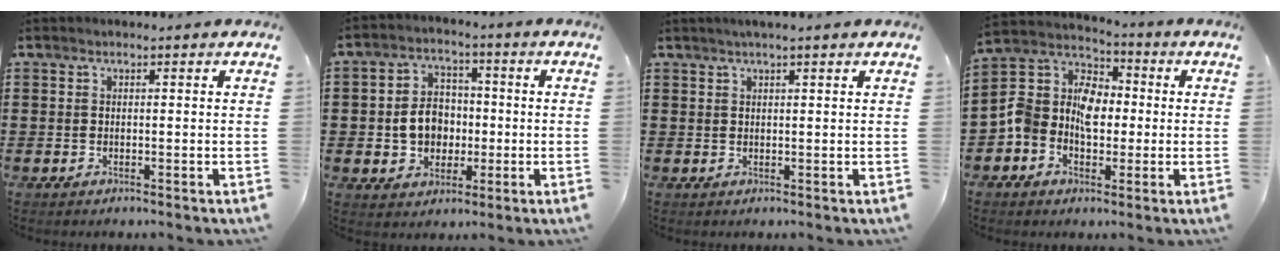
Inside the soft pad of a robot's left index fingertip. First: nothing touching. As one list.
[{"total": 6.9, "force": [-0.6, 5.8, 3.6], "torque": [-0.072, 0.009, -0.015]}, {"total": 1.5, "force": [1.1, -0.1, 1.0], "torque": [-0.019, 0.002, 0.020]}, {"total": 8.4, "force": [-1.6, 6.8, 4.7], "torque": [-0.132, 0.009, -0.040]}]